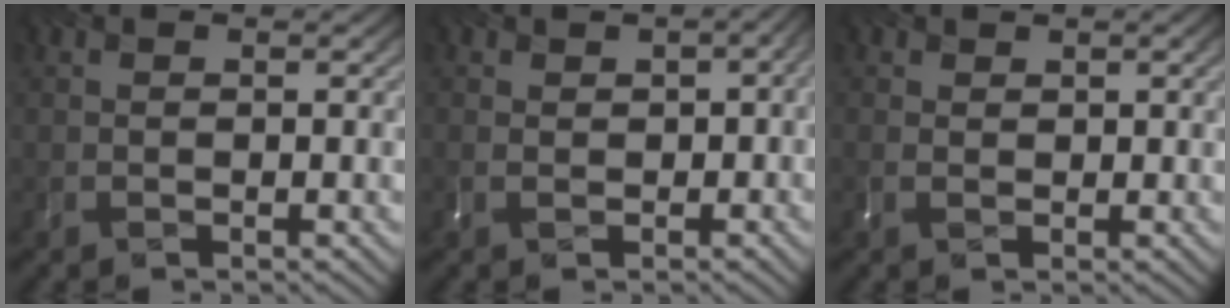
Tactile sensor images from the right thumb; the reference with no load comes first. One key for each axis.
{"total": 3.0, "fx": 0.5, "fy": 1.6, "fz": 2.4, "tx": -0.060, "ty": -0.002, "tz": 0.032}
{"total": 0.6, "fx": 0.4, "fy": -0.1, "fz": -0.4, "tx": -0.008, "ty": -0.006, "tz": 0.033}